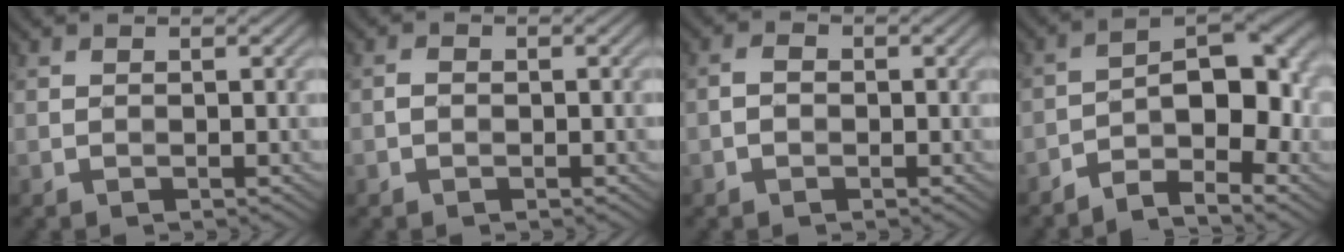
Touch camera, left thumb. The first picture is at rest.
{"total": 1.0, "force": [-0.3, 0.7, 0.5], "torque": [-0.010, 0.000, -0.009]}
{"total": 1.6, "force": [-0.5, 1.1, 1.0], "torque": [-0.020, 0.003, -0.013]}
{"total": 9.3, "force": [-4.5, 3.7, 7.2], "torque": [-0.098, 0.009, -0.078]}